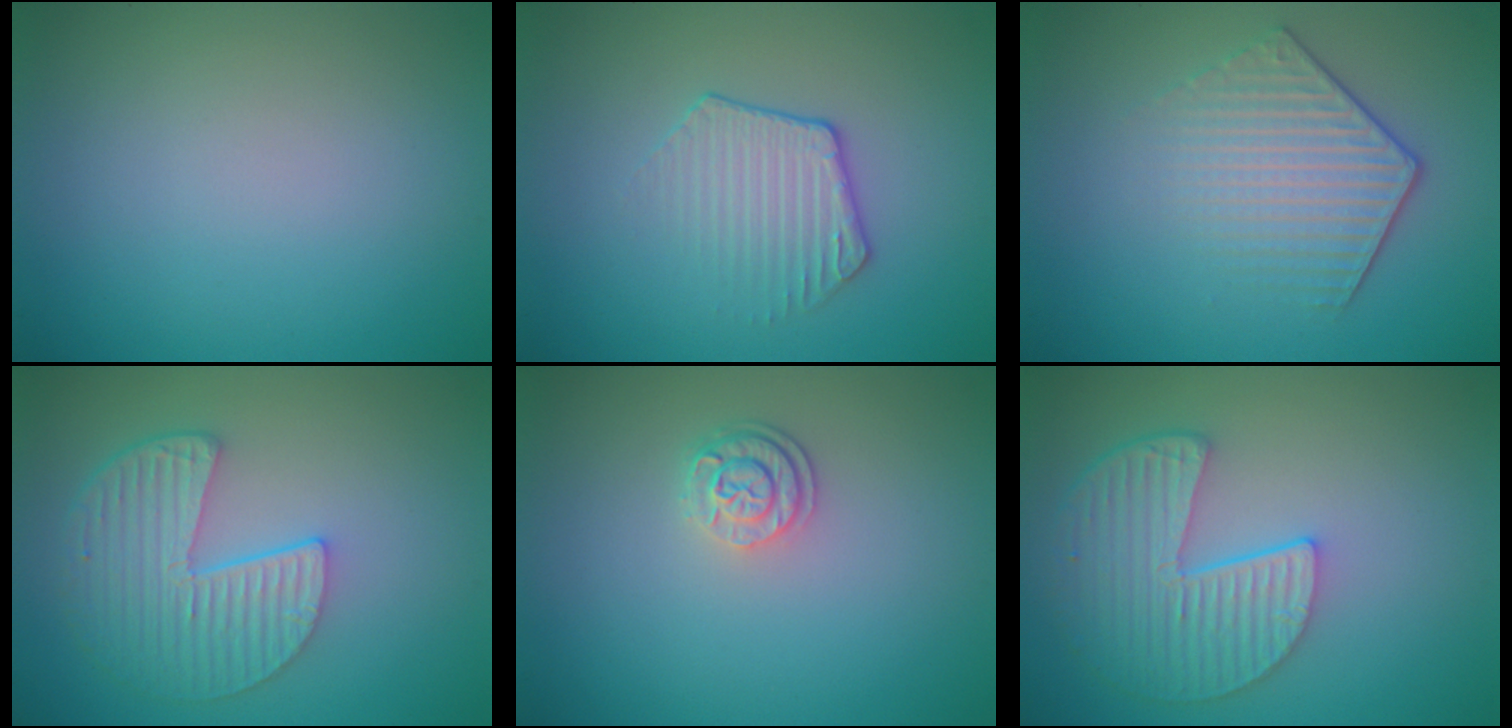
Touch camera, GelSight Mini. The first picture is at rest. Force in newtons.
{"total": 2.3, "press": 1.8, "slide": 1.4}
{"total": 4.0, "press": 3.2, "slide": 2.3}
{"total": 5.7, "press": 4.3, "slide": 3.7}
{"total": 2.3, "press": 1.8, "slide": 1.4}
{"total": 5.6, "press": 4.3, "slide": 3.5}